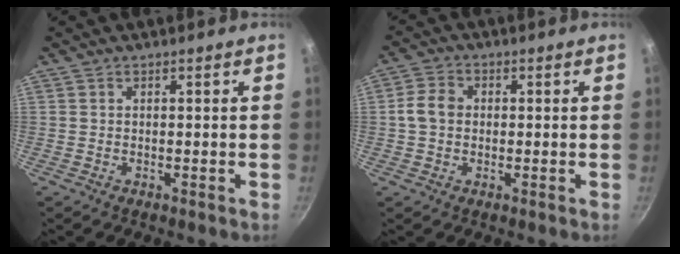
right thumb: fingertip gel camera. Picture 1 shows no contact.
{"total": 4.5, "force": [0.1, 3.7, 2.6], "torque": [-0.042, 0.010, -0.008]}